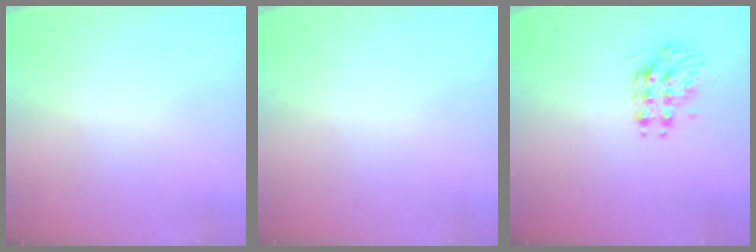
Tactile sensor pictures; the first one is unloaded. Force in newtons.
{"total": 0.0}
{"total": 11.8, "press": 11.8, "slide": 0.6}